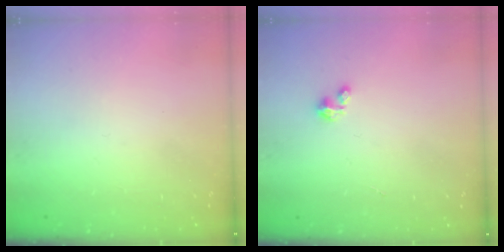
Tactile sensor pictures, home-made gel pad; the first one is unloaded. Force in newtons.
{"total": 1.2, "press": 1.2, "slide": 0.2}